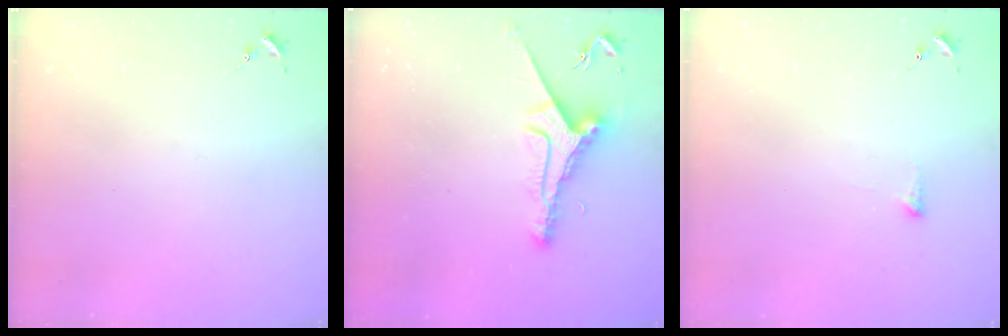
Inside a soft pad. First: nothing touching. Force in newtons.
{"total": 8.5, "press": 8.5, "slide": 0.4}
{"total": 4.2, "press": 4.1, "slide": 1.0}